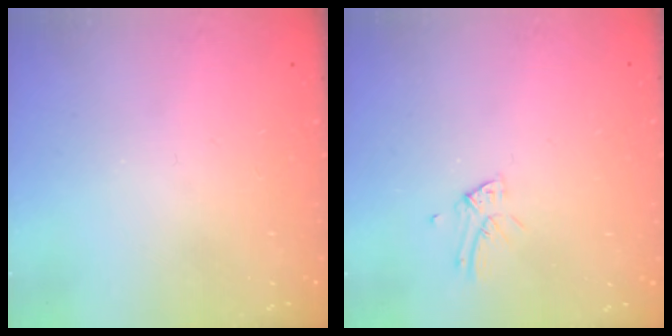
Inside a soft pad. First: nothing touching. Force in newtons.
{"total": 3.0, "press": 3.0, "slide": 0.3}